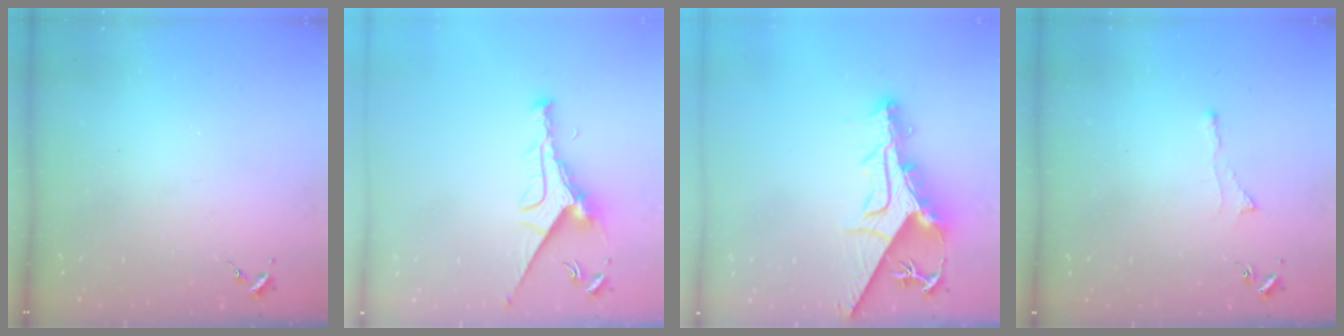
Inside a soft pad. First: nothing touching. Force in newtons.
{"total": 10.6, "press": 10.5, "slide": 1.1}
{"total": 13.2, "press": 13.2, "slide": 1.3}
{"total": 3.0, "press": 2.9, "slide": 0.5}